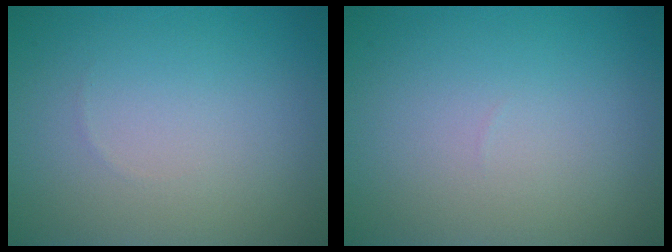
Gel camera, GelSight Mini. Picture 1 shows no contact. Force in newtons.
{"total": 0.0}